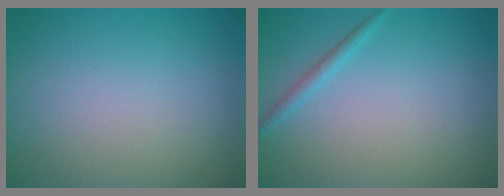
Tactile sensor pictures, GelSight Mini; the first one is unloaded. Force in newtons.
{"total": 1.1, "press": 1.1, "slide": 0.1}